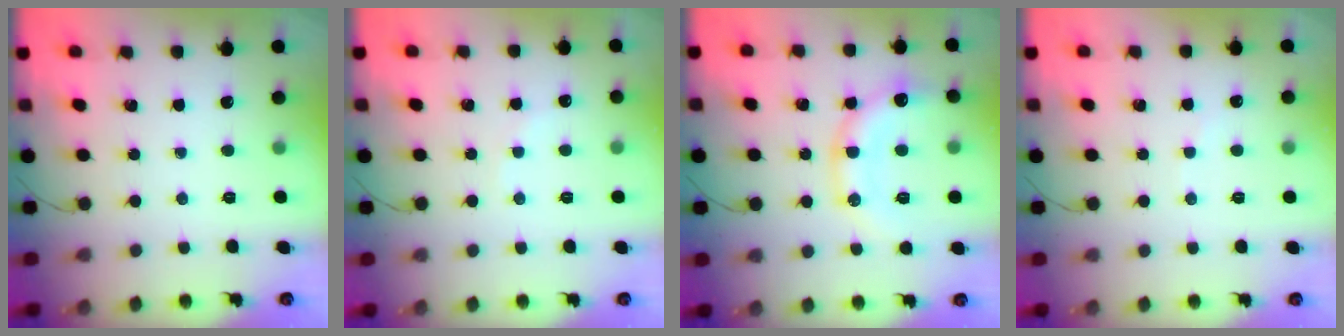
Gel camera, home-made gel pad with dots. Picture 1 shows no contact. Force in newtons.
{"total": 3.1, "press": 3.0, "slide": 0.7}
{"total": 12.9, "press": 12.8, "slide": 1.9}
{"total": 2.7, "press": 2.7, "slide": 0.7}